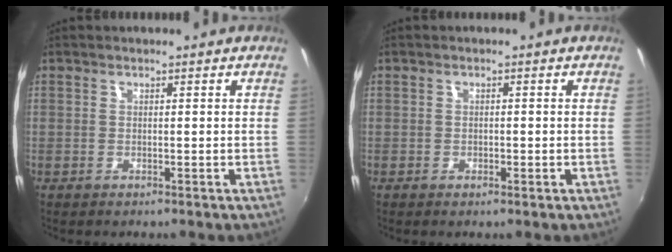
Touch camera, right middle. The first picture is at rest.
{"total": 1.0, "force": [-0.5, 0.6, 0.6], "torque": [-0.010, -0.004, -0.011]}